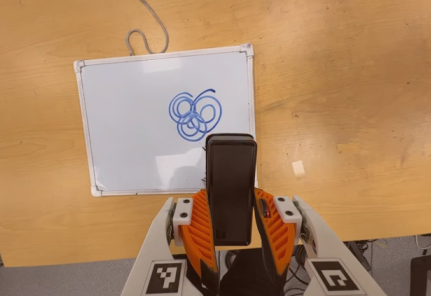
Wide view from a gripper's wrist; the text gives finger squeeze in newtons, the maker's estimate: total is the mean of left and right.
{"total": 4.9, "left": 3.2, "right": 6.6}